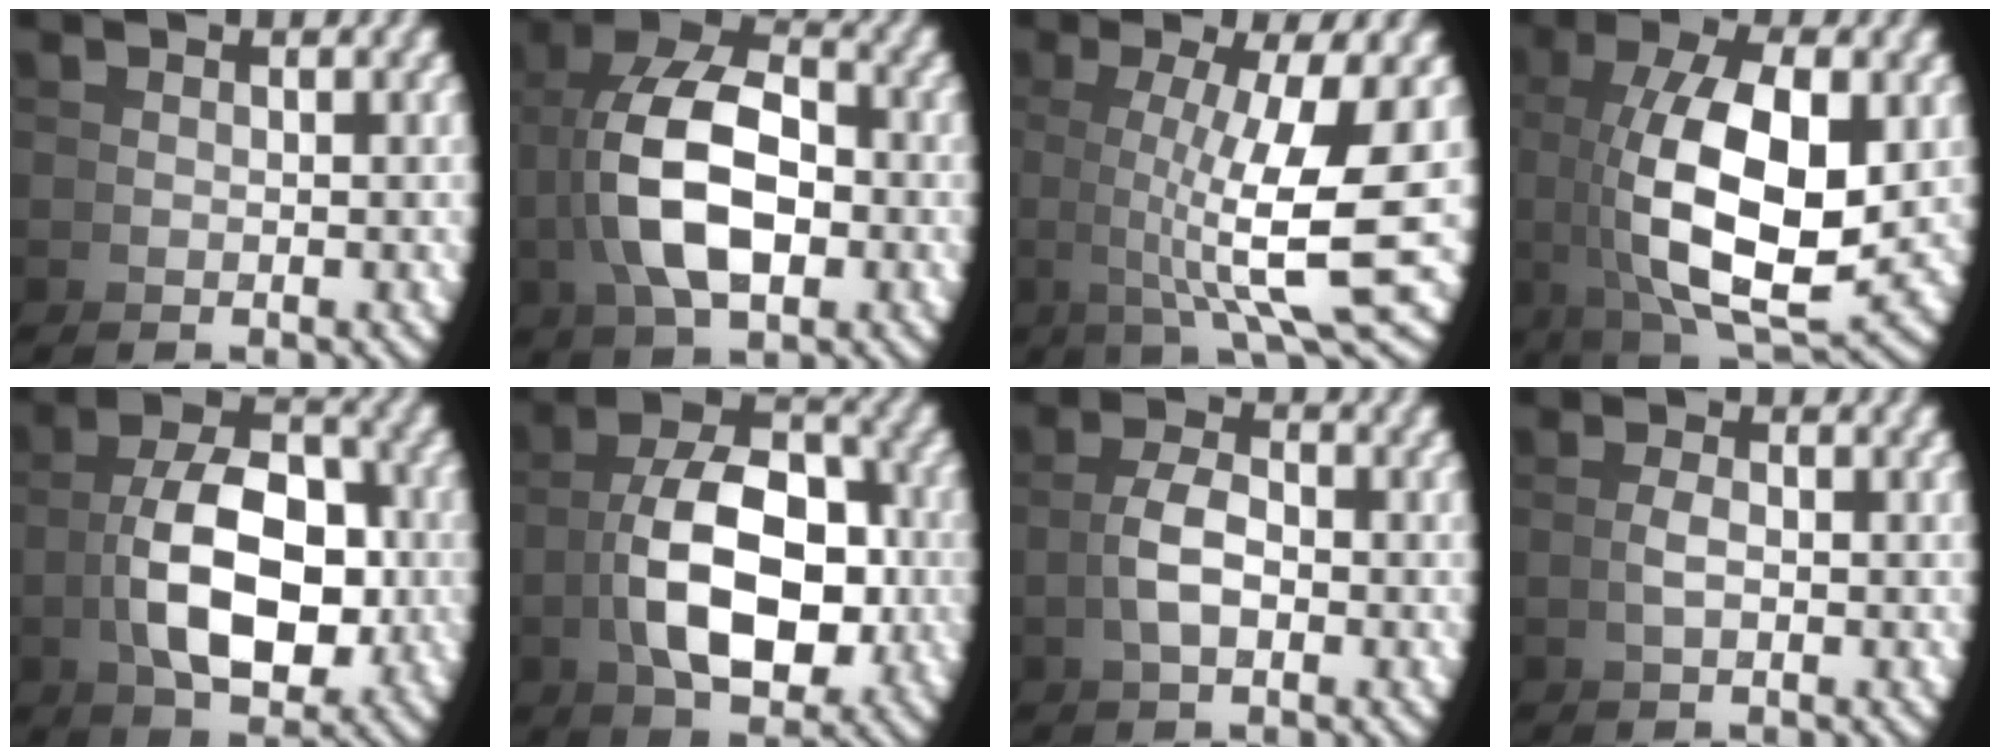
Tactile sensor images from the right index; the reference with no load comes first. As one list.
[{"total": 8.6, "force": [1.3, 5.0, 6.8], "torque": [-0.130, -0.003, 0.024]}, {"total": 10.1, "force": [1.1, 3.0, 9.5], "torque": [-0.135, -0.005, 0.023]}, {"total": 10.4, "force": [0.6, 4.8, 9.2], "torque": [-0.168, -0.030, 0.040]}, {"total": 9.4, "force": [0.5, 5.4, 7.7], "torque": [-0.124, -0.010, 0.015]}, {"total": 10.5, "force": [0.7, 6.2, 8.4], "torque": [-0.134, -0.014, 0.019]}, {"total": 2.4, "force": [-0.2, 0.6, 2.3], "torque": [-0.048, 0.000, 0.004]}, {"total": 1.0, "force": [0.1, -0.9, 0.5], "torque": [-0.018, 0.000, 0.006]}]